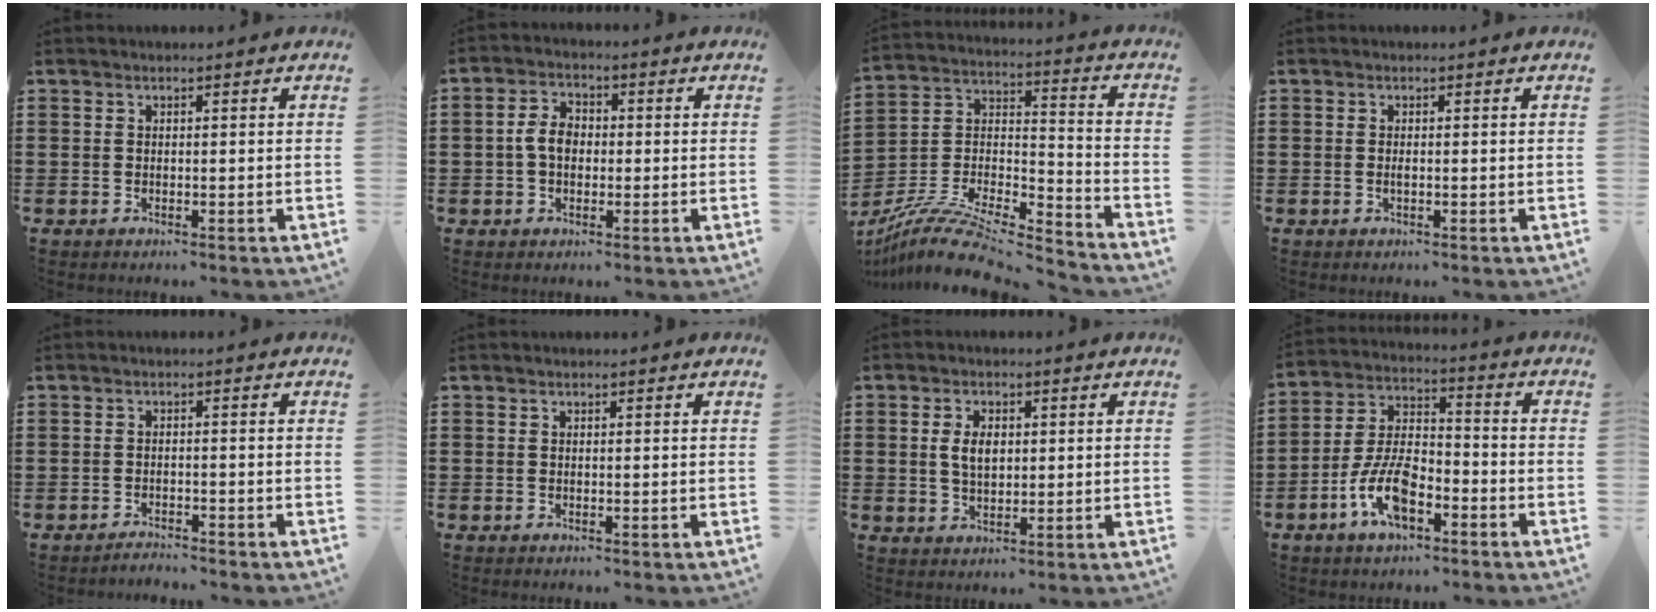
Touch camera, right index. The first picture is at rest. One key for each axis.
{"total": 4.3, "fx": -0.4, "fy": 2.8, "fz": 3.2, "tx": -0.078, "ty": 0.004, "tz": -0.013}
{"total": 10.4, "fx": -8.6, "fy": 2.9, "fz": 5.1, "tx": -0.101, "ty": 0.016, "tz": -0.170}
{"total": 0.7, "fx": -0.1, "fy": 0.1, "fz": 0.7, "tx": -0.016, "ty": -0.005, "tz": -0.001}
{"total": 1.2, "fx": -1.2, "fy": 0.0, "fz": -0.1, "tx": -0.002, "ty": 0.003, "tz": -0.027}
{"total": 0.0}
{"total": 3.9, "fx": 0.5, "fy": 2.2, "fz": 3.2, "tx": -0.059, "ty": 0.007, "tz": 0.006}
{"total": 9.5, "fx": -4.6, "fy": 4.5, "fz": 7.0, "tx": -0.154, "ty": 0.005, "tz": -0.085}